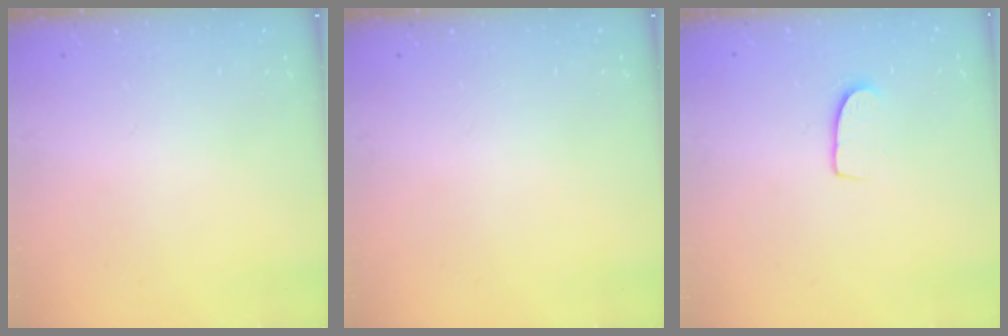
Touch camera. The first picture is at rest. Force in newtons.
{"total": 0.0}
{"total": 6.4, "press": 6.4, "slide": 0.6}